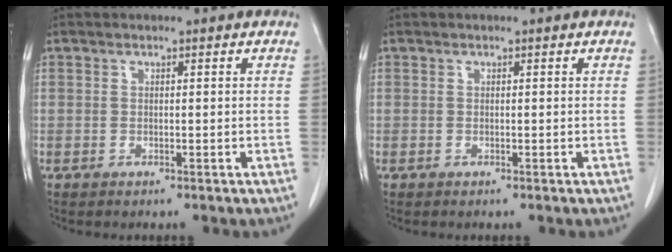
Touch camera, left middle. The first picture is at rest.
{"total": 0.0}